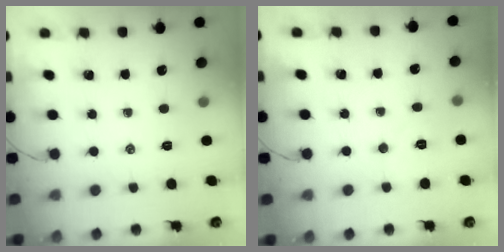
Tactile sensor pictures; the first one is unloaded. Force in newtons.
{"total": 4.7, "press": 4.6, "slide": 1.1}